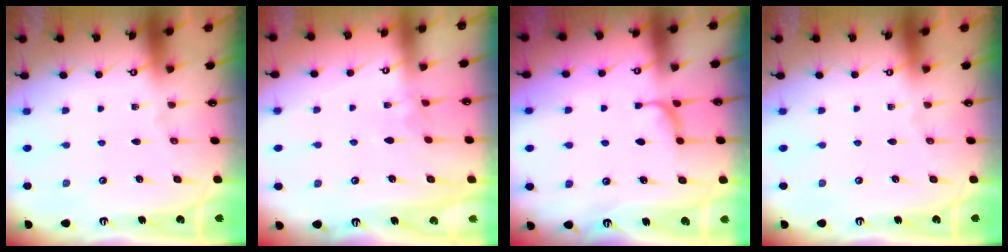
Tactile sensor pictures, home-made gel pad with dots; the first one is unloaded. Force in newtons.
{"total": 2.5, "press": 2.5, "slide": 0.4}
{"total": 1.4, "press": 1.2, "slide": 0.6}
{"total": 0.0}